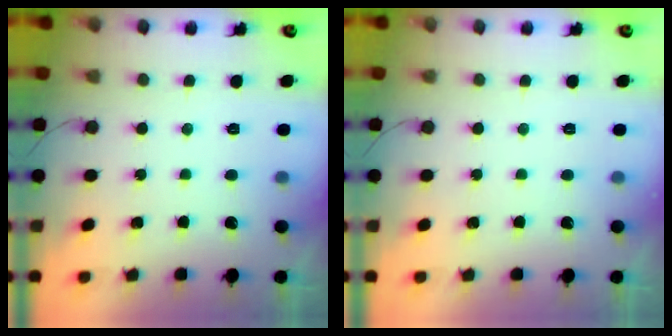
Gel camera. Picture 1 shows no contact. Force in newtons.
{"total": 0.0}